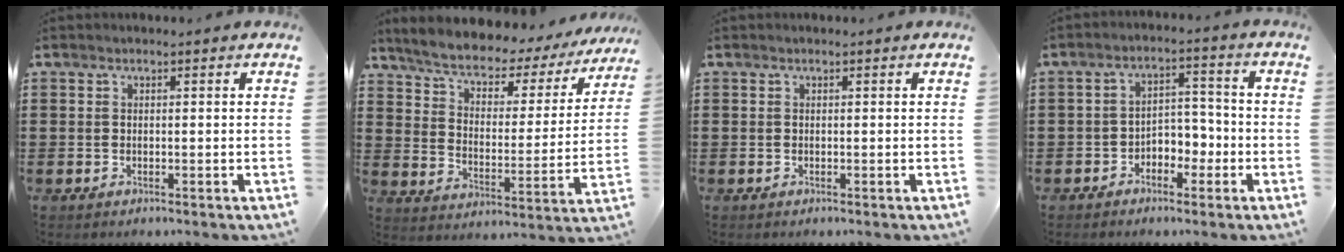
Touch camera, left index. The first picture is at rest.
{"total": 4.8, "force": [4.2, 1.5, 2.0], "torque": [-0.061, -0.034, 0.062]}
{"total": 0.0}
{"total": 3.9, "force": [-2.6, 2.5, 1.5], "torque": [-0.034, 0.012, -0.055]}